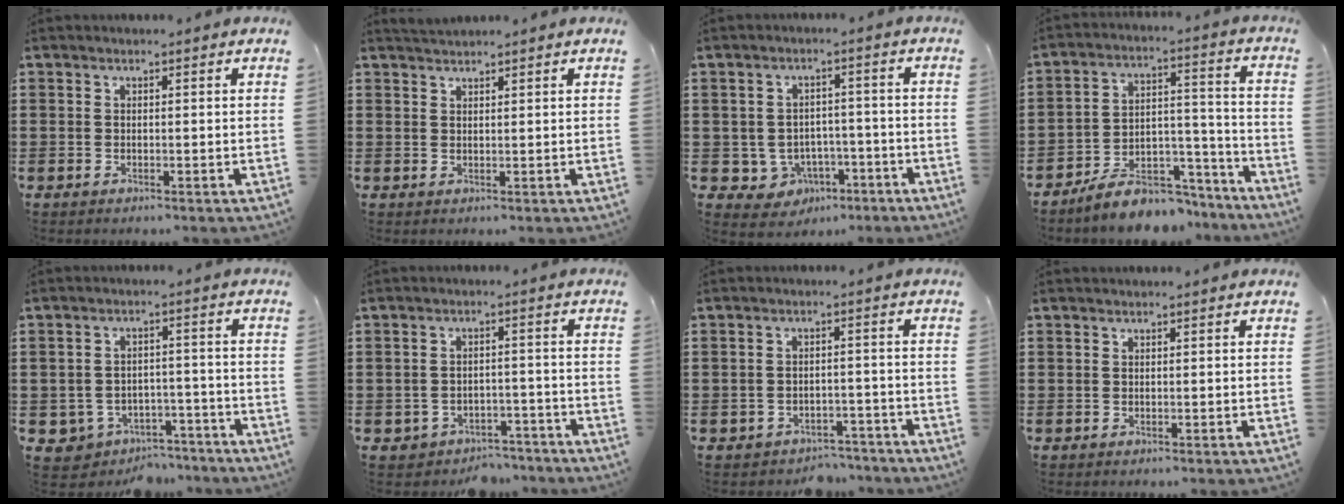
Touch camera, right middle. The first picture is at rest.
{"total": 1.5, "force": [1.5, 0.2, 0.2], "torque": [-0.007, 0.003, 0.029]}
{"total": 3.7, "force": [-2.0, 3.0, 0.9], "torque": [-0.030, 0.008, -0.040]}
{"total": 8.1, "force": [-7.1, 2.9, 2.6], "torque": [-0.046, 0.025, -0.133]}
{"total": 4.1, "force": [-3.6, 1.9, 0.5], "torque": [-0.026, 0.007, -0.077]}
{"total": 3.3, "force": [-3.2, 1.0, 0.0], "torque": [-0.010, 0.003, -0.069]}
{"total": 3.1, "force": [-3.0, 0.7, -0.1], "torque": [-0.007, 0.000, -0.066]}
{"total": 0.0}